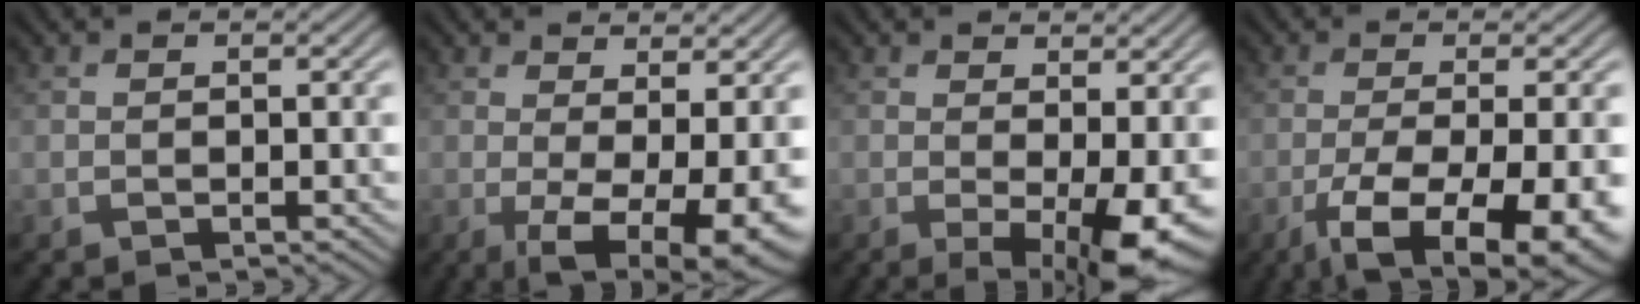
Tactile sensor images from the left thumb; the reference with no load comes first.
{"total": 8.4, "force": [-1.1, 2.9, 7.8], "torque": [-0.126, -0.009, -0.009]}
{"total": 7.0, "force": [-0.5, 2.1, 6.7], "torque": [-0.096, -0.009, -0.001]}
{"total": 12.8, "force": [-6.0, 4.1, 10.5], "torque": [-0.183, -0.025, -0.083]}